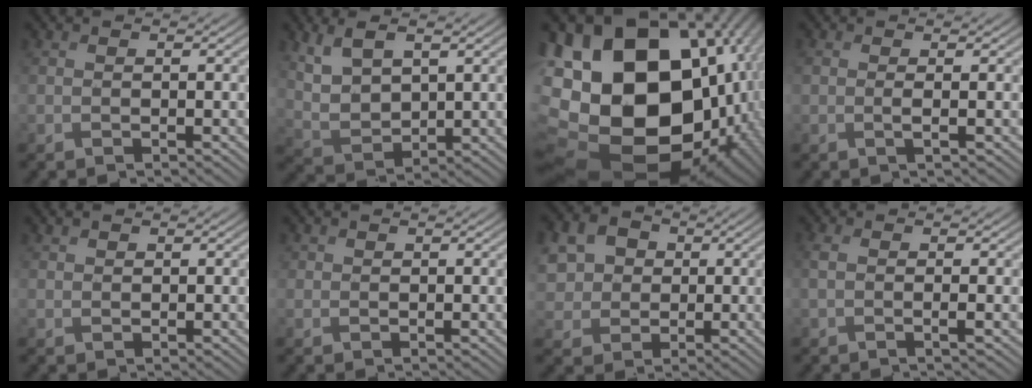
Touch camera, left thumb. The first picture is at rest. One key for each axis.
{"total": 6.8, "fx": 4.0, "fy": 3.2, "fz": 4.5, "tx": -0.108, "ty": -0.004, "tz": 0.089}
{"total": 24.4, "fx": 1.3, "fy": 17.9, "fz": 16.6, "tx": -0.360, "ty": -0.038, "tz": 0.040}
{"total": 1.0, "fx": 0.4, "fy": -0.4, "fz": 0.8, "tx": -0.018, "ty": 0.001, "tz": 0.006}
{"total": 1.2, "fx": 1.0, "fy": 0.6, "fz": 0.1, "tx": 0.000, "ty": 0.002, "tz": 0.018}
{"total": 0.9, "fx": 0.7, "fy": 0.5, "fz": -0.1, "tx": 0.007, "ty": 0.000, "tz": 0.010}
{"total": 8.6, "fx": 2.0, "fy": 7.4, "fz": 3.8, "tx": -0.126, "ty": 0.019, "tz": 0.028}
{"total": 1.7, "fx": 0.3, "fy": -0.1, "fz": 1.7, "tx": -0.036, "ty": 0.000, "tz": 0.003}